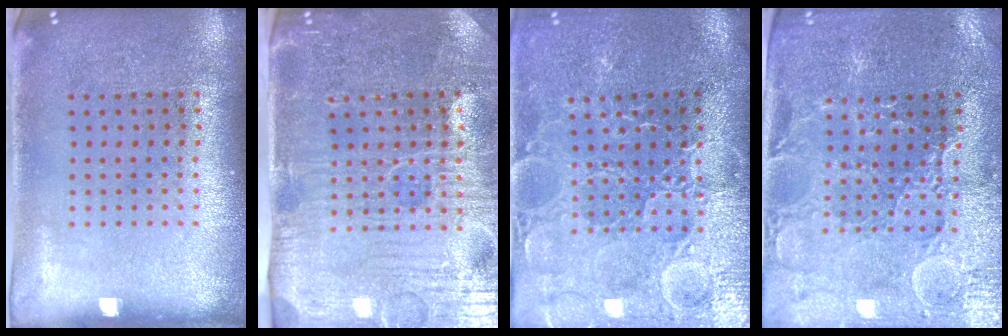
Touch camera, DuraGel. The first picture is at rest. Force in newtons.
{"total": 5.0, "press": 4.5, "slide": 2.2}
{"total": 3.7, "press": 3.6, "slide": 0.9}
{"total": 1.9, "press": 1.8, "slide": 0.5}